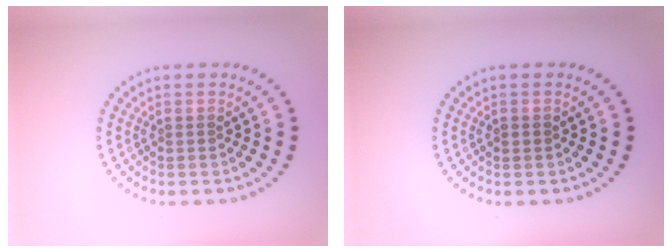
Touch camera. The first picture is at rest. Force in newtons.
{"total": 0.9, "press": 0.9, "slide": 0.2}